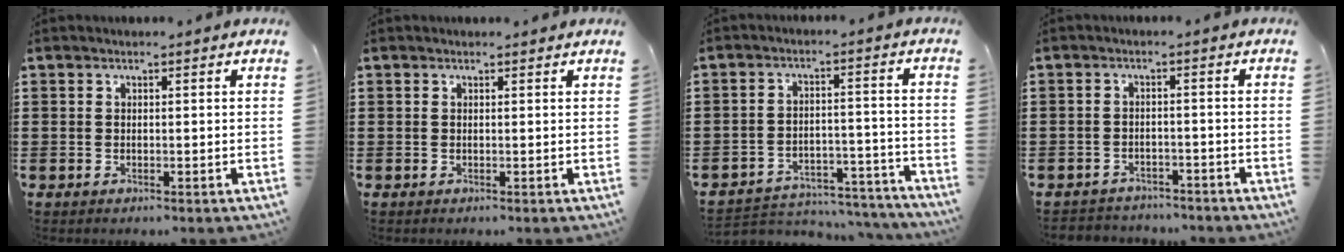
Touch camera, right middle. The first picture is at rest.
{"total": 0.0}
{"total": 4.3, "force": [-4.1, 0.8, 0.6], "torque": [-0.023, 0.002, -0.089]}
{"total": 2.5, "force": [-2.5, 0.4, -0.2], "torque": [-0.005, -0.002, -0.055]}